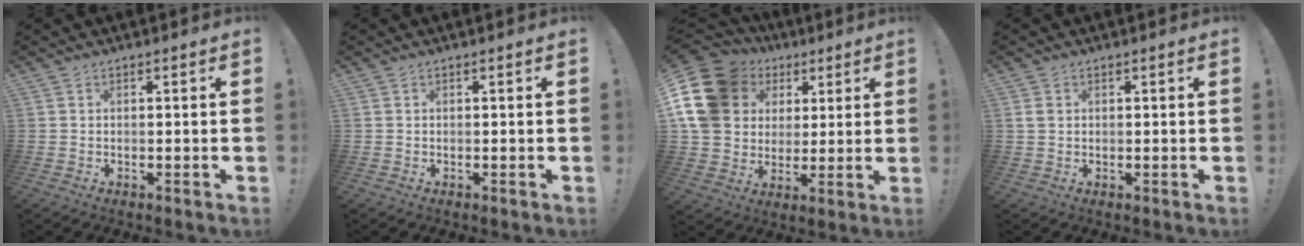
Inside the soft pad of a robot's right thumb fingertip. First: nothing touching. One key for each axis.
{"total": 0.0}
{"total": 19.9, "fx": 6.9, "fy": 15.8, "fz": 9.9, "tx": -0.180, "ty": -0.025, "tz": 0.150}
{"total": 1.8, "fx": 0.5, "fy": 1.4, "fz": 1.0, "tx": -0.017, "ty": 0.003, "tz": 0.007}